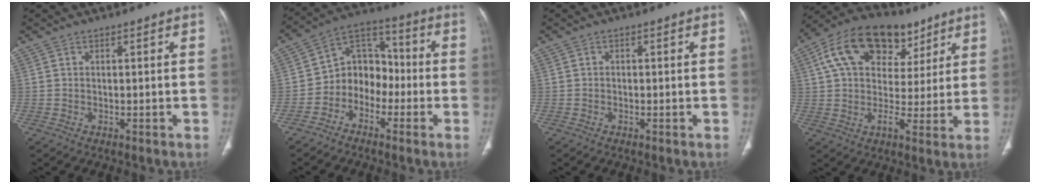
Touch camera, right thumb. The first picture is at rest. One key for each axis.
{"total": 9.9, "fx": -3.2, "fy": 8.1, "fz": 4.8, "tx": -0.039, "ty": 0.059, "tz": -0.073}
{"total": 0.6, "fx": -0.2, "fy": 0.5, "fz": 0.2, "tx": 0.002, "ty": 0.003, "tz": -0.008}
{"total": 19.9, "fx": 9.1, "fy": 12.7, "fz": 12.3, "tx": -0.179, "ty": 0.015, "tz": 0.145}